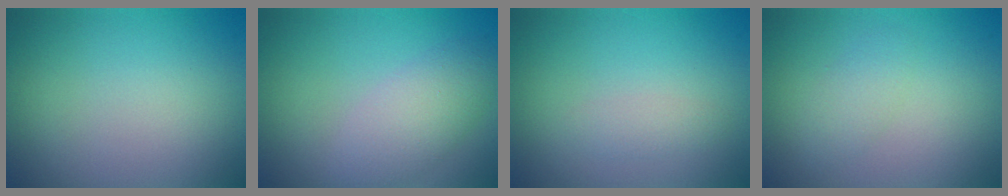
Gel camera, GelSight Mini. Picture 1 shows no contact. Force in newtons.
{"total": 3.4, "press": 3.4, "slide": 0.2}
{"total": 1.0, "press": 1.0, "slide": 0.1}
{"total": 1.6, "press": 1.6, "slide": 0.1}